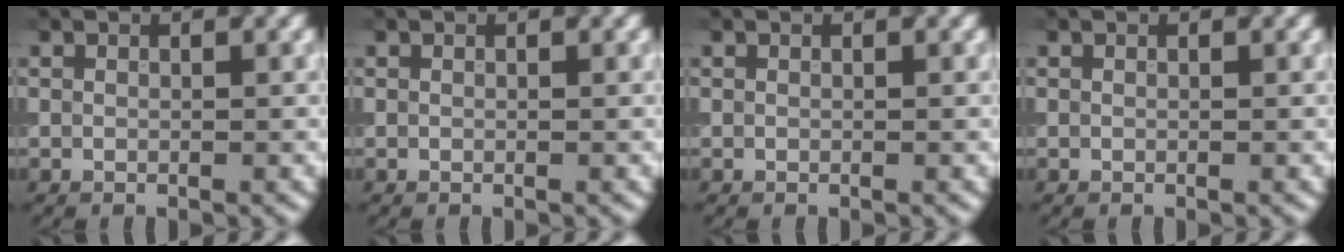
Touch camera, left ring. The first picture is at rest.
{"total": 0.0}
{"total": 0.0}
{"total": 0.0}